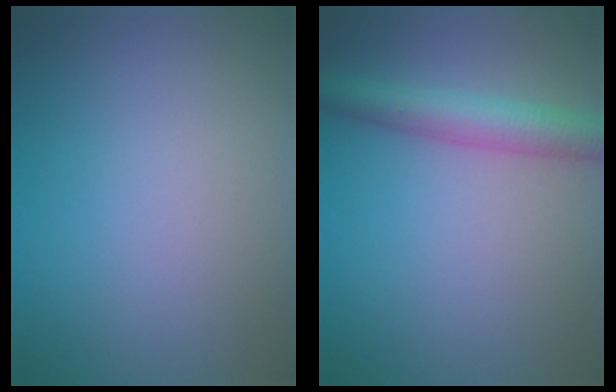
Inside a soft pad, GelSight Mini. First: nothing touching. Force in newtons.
{"total": 4.0, "press": 4.0, "slide": 0.1}